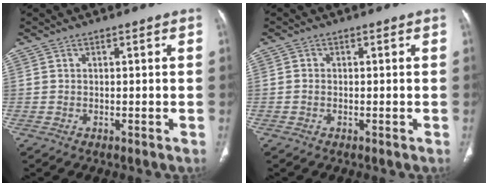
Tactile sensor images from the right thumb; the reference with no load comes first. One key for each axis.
{"total": 0.7, "fx": -0.1, "fy": 0.7, "fz": 0.3, "tx": -0.002, "ty": 0.002, "tz": -0.002}